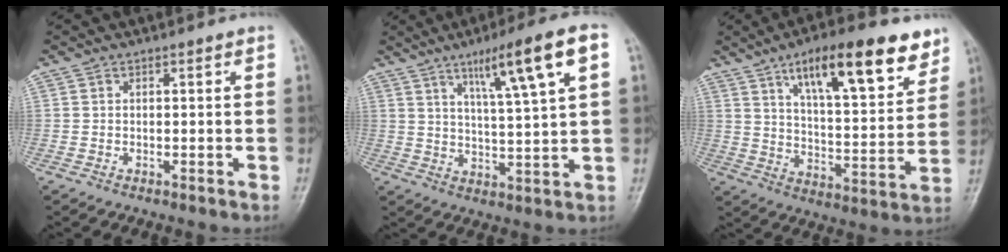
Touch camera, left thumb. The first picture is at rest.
{"total": 12.9, "force": [5.9, 1.1, 11.4], "torque": [-0.183, -0.011, 0.095]}
{"total": 19.2, "force": [11.5, 6.1, 14.1], "torque": [-0.176, -0.045, 0.182]}